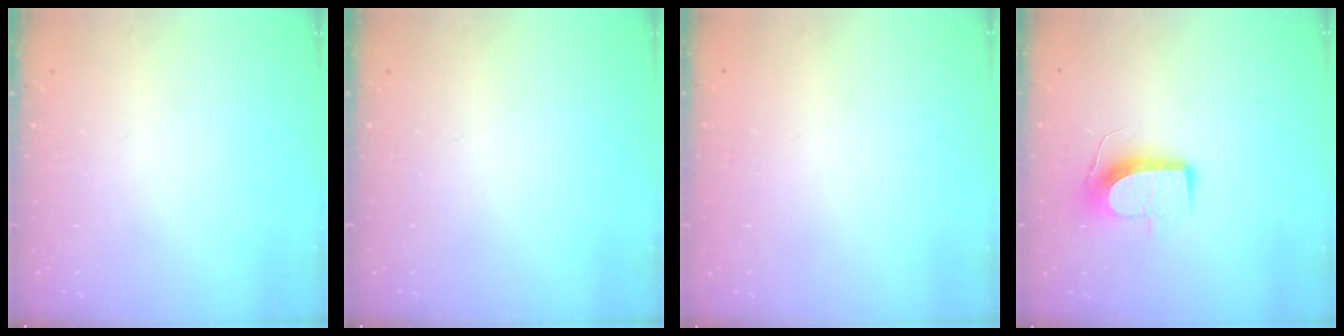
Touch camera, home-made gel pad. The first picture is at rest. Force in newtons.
{"total": 0.0}
{"total": 0.0}
{"total": 10.2, "press": 10.2, "slide": 0.0}